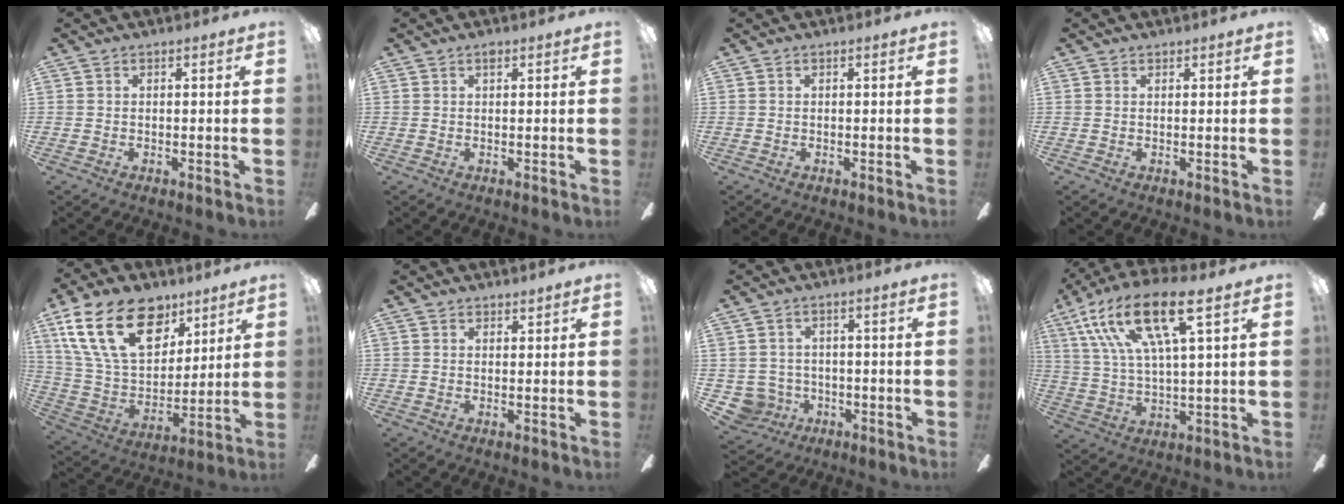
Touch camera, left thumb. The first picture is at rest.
{"total": 1.0, "force": [0.5, 0.5, 0.7], "torque": [-0.008, -0.001, 0.007]}
{"total": 0.0}
{"total": 0.6, "force": [0.4, 0.4, 0.1], "torque": [-0.002, 0.000, 0.008]}
{"total": 24.7, "force": [12.3, 14.9, 15.3], "torque": [-0.281, -0.050, 0.220]}
{"total": 1.4, "force": [1.2, 0.6, 0.0], "torque": [0.008, -0.004, 0.022]}
{"total": 5.7, "force": [-1.1, 5.5, 1.0], "torque": [-0.050, 0.005, -0.017]}
{"total": 18.0, "force": [10.0, 5.4, 14.0], "torque": [-0.285, -0.033, 0.163]}